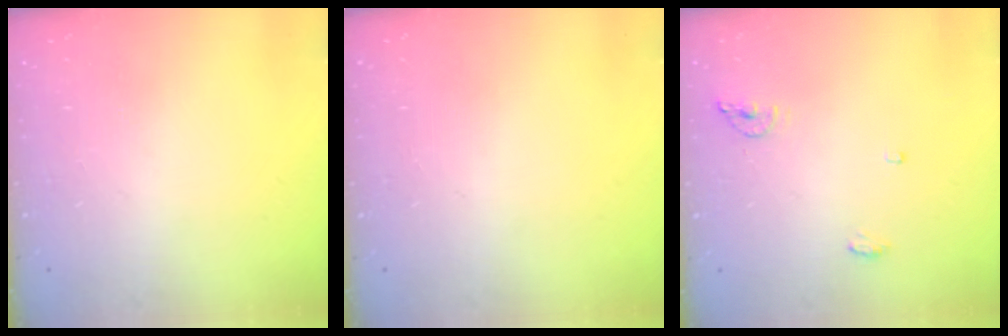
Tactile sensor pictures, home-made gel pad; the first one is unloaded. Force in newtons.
{"total": 0.0}
{"total": 5.9, "press": 5.6, "slide": 1.7}